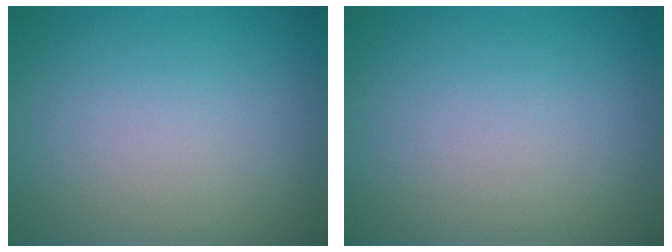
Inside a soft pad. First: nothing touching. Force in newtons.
{"total": 0.0}